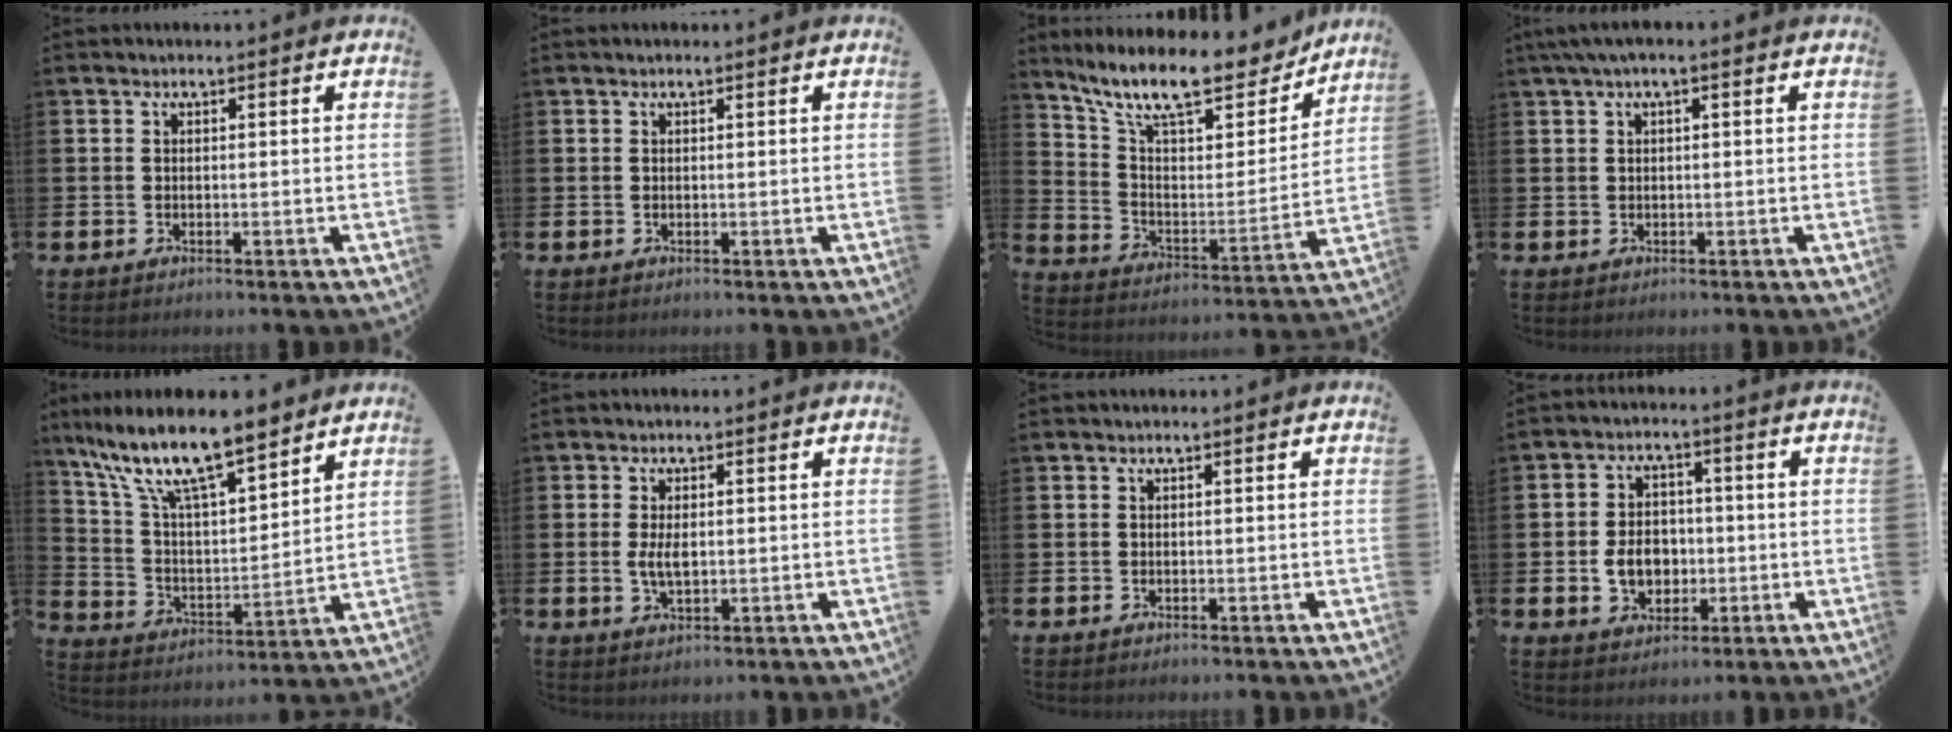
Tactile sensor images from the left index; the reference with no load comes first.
{"total": 0.0}
{"total": 12.6, "force": [10.6, 3.7, 5.7], "torque": [-0.141, -0.065, 0.184]}
{"total": 1.6, "force": [0.7, 0.2, 1.5], "torque": [-0.034, 0.005, 0.012]}
{"total": 11.6, "force": [9.6, 2.8, 5.9], "torque": [-0.146, -0.048, 0.166]}
{"total": 3.0, "force": [0.2, 1.5, 2.7], "torque": [-0.039, -0.001, -0.001]}
{"total": 0.0}
{"total": 5.7, "force": [-0.9, 4.7, 3.2], "torque": [-0.046, 0.004, -0.022]}